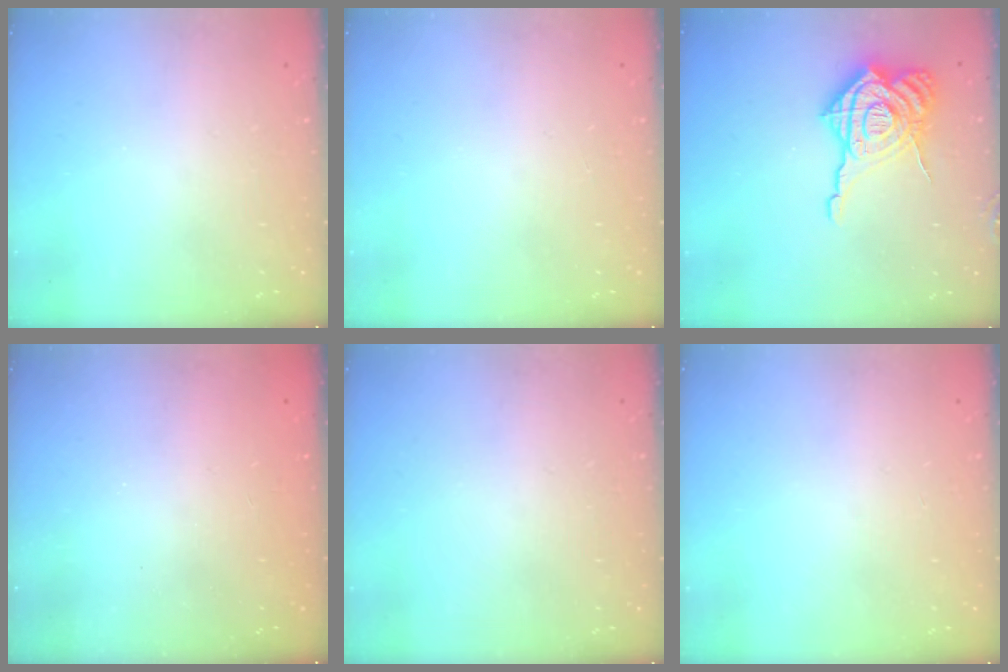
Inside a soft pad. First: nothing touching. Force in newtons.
{"total": 0.0}
{"total": 19.7, "press": 19.6, "slide": 2.2}
{"total": 2.3, "press": 2.2, "slide": 0.8}
{"total": 0.0}
{"total": 0.0}